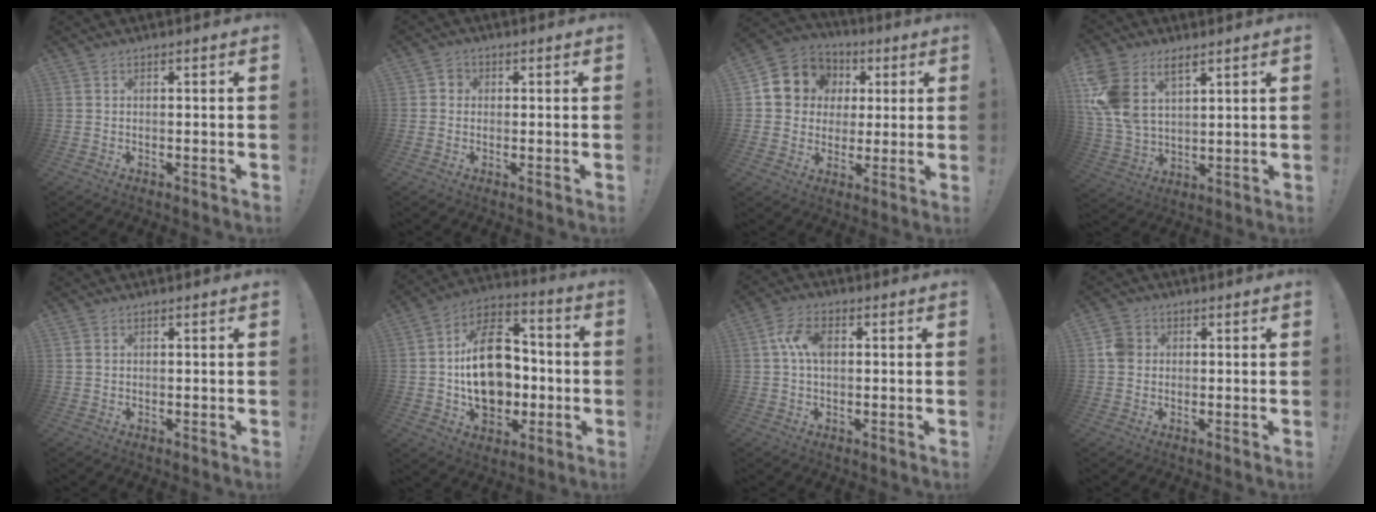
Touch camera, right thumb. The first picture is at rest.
{"total": 2.2, "force": [-0.2, 2.0, 1.0], "torque": [-0.012, 0.005, -0.006]}
{"total": 10.6, "force": [3.1, 9.7, 3.0], "torque": [-0.044, -0.014, 0.072]}
{"total": 13.4, "force": [7.0, 8.3, 7.8], "torque": [-0.165, -0.037, 0.136]}
{"total": 0.8, "force": [0.3, 0.6, 0.3], "torque": [-0.010, 0.005, 0.007]}
{"total": 21.6, "force": [-1.6, 15.2, 15.3], "torque": [-0.240, 0.020, -0.013]}
{"total": 7.4, "force": [1.1, 4.5, 5.8], "torque": [-0.107, 0.010, 0.022]}
{"total": 4.9, "force": [0.6, 4.5, 2.0], "torque": [-0.036, 0.011, 0.012]}